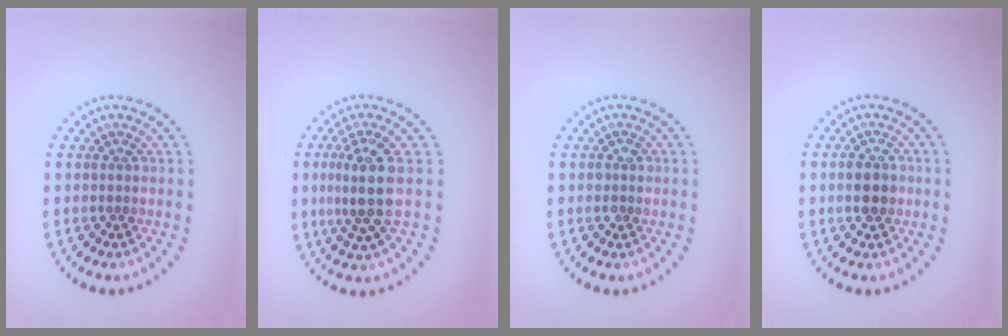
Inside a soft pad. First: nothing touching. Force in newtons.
{"total": 3.8, "press": 3.4, "slide": 1.8}
{"total": 1.0, "press": 1.0, "slide": 0.3}
{"total": 2.3, "press": 2.3, "slide": 0.2}